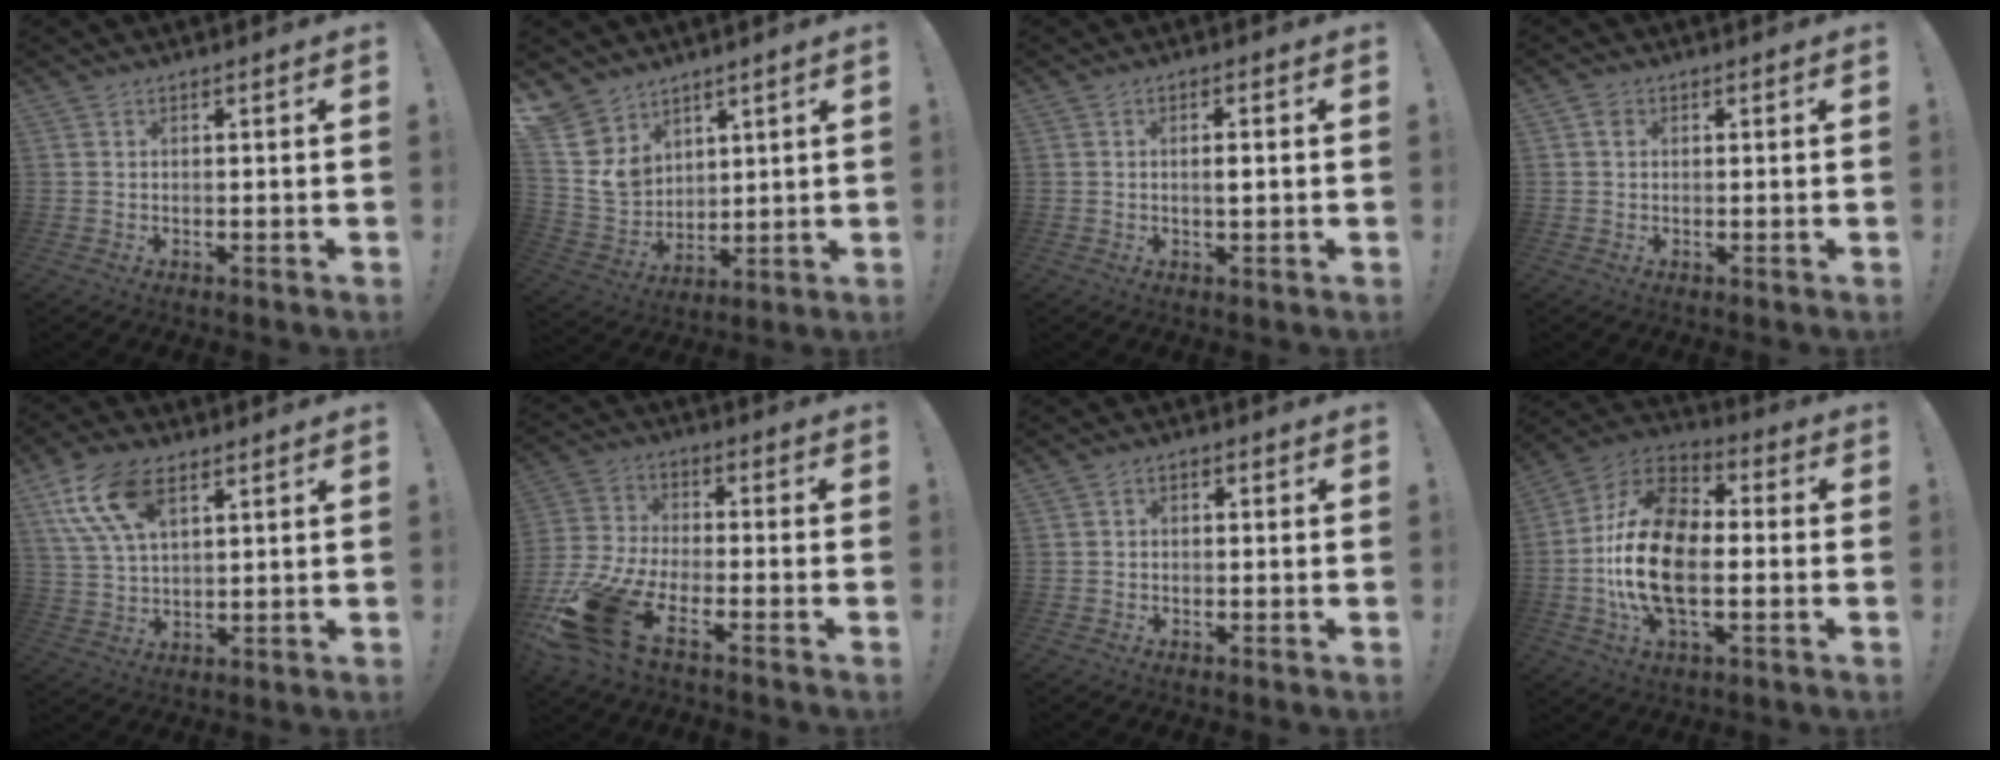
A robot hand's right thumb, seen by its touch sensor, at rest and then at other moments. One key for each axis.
{"total": 10.2, "fx": 5.7, "fy": 8.3, "fz": 1.5, "tx": -0.039, "ty": -0.051, "tz": 0.125}
{"total": 2.5, "fx": -0.1, "fy": 0.6, "fz": 2.4, "tx": -0.029, "ty": -0.004, "tz": -0.007}
{"total": 1.5, "fx": 0.4, "fy": 1.3, "fz": 0.7, "tx": -0.005, "ty": 0.000, "tz": 0.006}
{"total": 13.8, "fx": 6.4, "fy": 7.2, "fz": 9.8, "tx": -0.188, "ty": -0.014, "tz": 0.120}
{"total": 16.7, "fx": -9.5, "fy": 6.9, "fz": 11.9, "tx": -0.246, "ty": 0.043, "tz": -0.164}
{"total": 1.8, "fx": -1.1, "fy": 1.1, "fz": 0.8, "tx": -0.012, "ty": 0.007, "tz": -0.021}
{"total": 20.9, "fx": -2.5, "fy": 11.9, "fz": 17.0, "tx": -0.321, "ty": 0.021, "tz": -0.038}